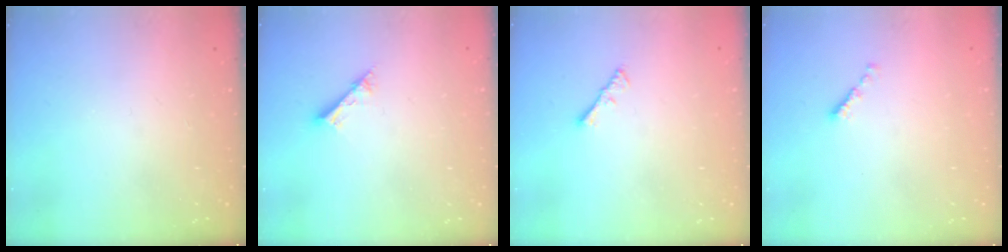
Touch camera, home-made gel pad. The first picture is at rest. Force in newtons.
{"total": 2.6, "press": 2.6, "slide": 0.2}
{"total": 1.3, "press": 1.2, "slide": 0.4}
{"total": 0.7, "press": 0.5, "slide": 0.4}